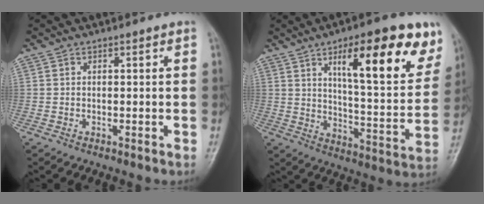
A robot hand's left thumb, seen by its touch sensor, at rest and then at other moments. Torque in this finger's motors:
{"motor_torque": [1.82, 1.23, 1.46, -1.31, 0.32]}